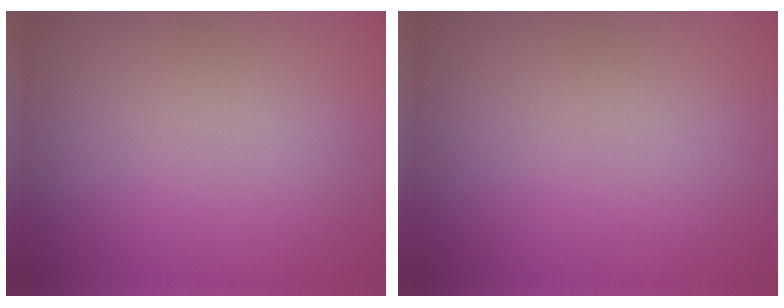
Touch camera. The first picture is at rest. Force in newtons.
{"total": 0.0}